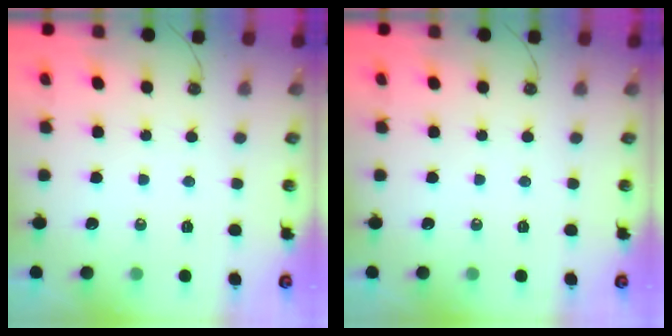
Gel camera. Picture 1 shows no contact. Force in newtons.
{"total": 0.0}